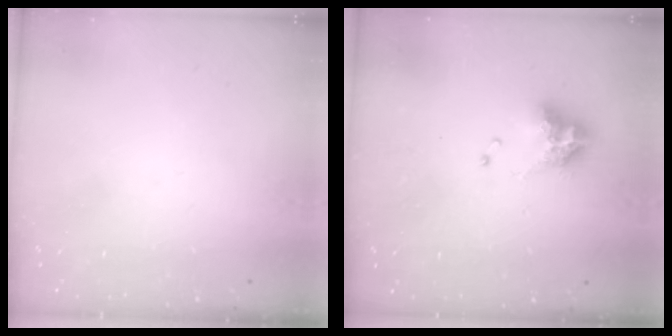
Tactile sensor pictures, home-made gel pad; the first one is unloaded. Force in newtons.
{"total": 9.0, "press": 8.9, "slide": 1.1}